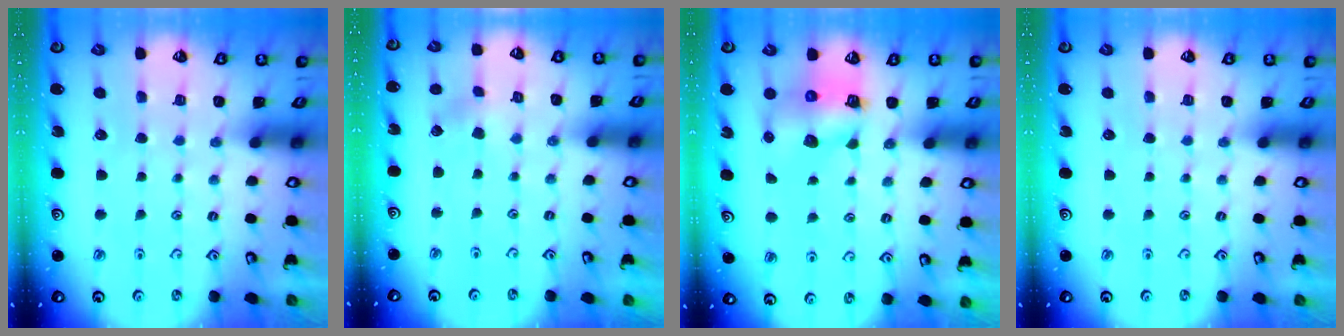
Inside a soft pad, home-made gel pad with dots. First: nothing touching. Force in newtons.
{"total": 1.8, "press": 1.8, "slide": 0.3}
{"total": 8.4, "press": 8.3, "slide": 1.0}
{"total": 0.0}